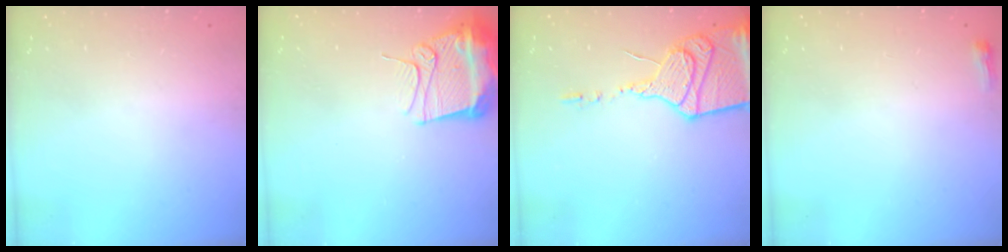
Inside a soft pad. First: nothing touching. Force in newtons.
{"total": 13.4, "press": 13.4, "slide": 1.3}
{"total": 16.9, "press": 16.8, "slide": 1.6}
{"total": 2.6, "press": 2.5, "slide": 0.6}